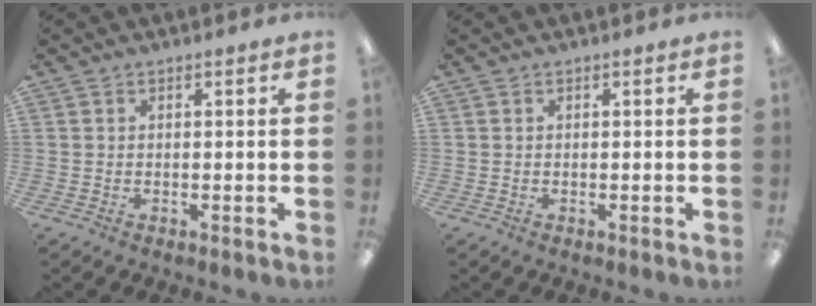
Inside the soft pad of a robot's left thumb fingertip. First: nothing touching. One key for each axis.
{"total": 0.0}